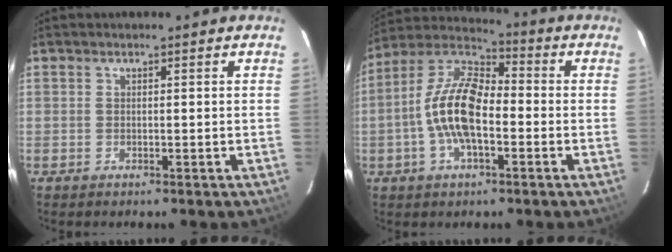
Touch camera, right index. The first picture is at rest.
{"total": 13.5, "force": [-2.7, 6.2, 11.6], "torque": [-0.239, 0.014, -0.059]}